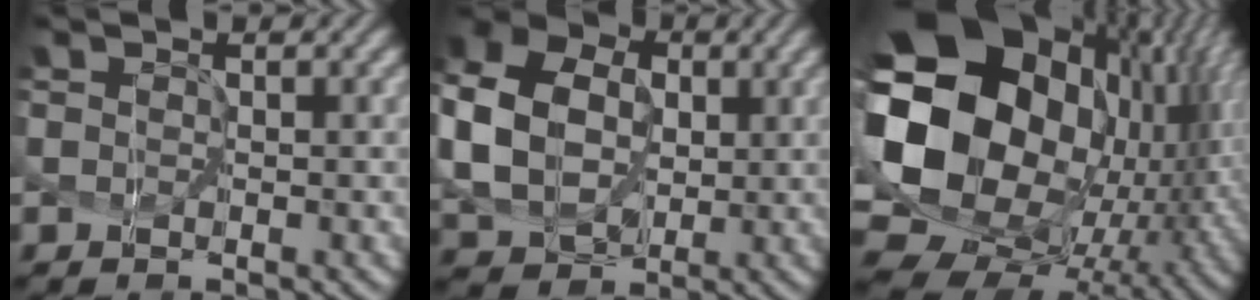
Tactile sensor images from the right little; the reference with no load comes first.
{"total": 11.0, "force": [0.8, 8.8, 6.6], "torque": [-0.173, 0.003, 0.016]}
{"total": 20.0, "force": [3.2, 14.4, 13.5], "torque": [-0.303, -0.031, 0.096]}